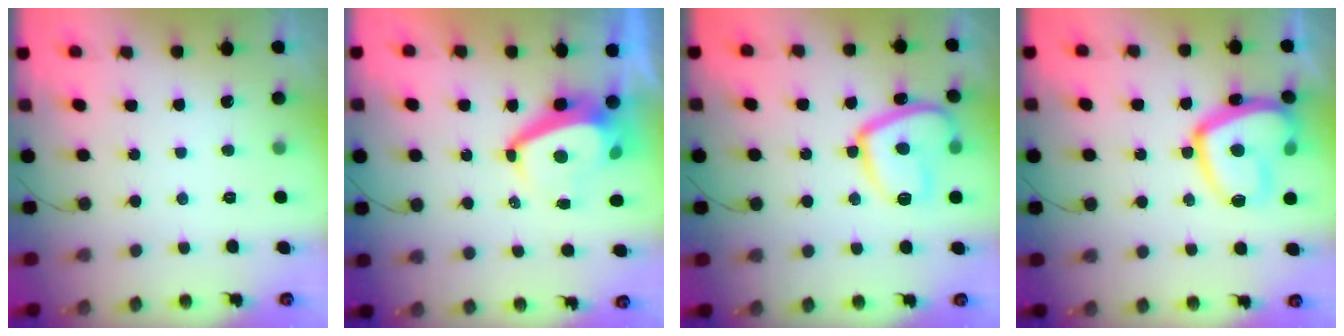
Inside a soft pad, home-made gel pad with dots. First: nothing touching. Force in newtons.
{"total": 7.3, "press": 7.2, "slide": 1.0}
{"total": 14.2, "press": 14.2, "slide": 1.3}
{"total": 18.6, "press": 18.5, "slide": 1.9}